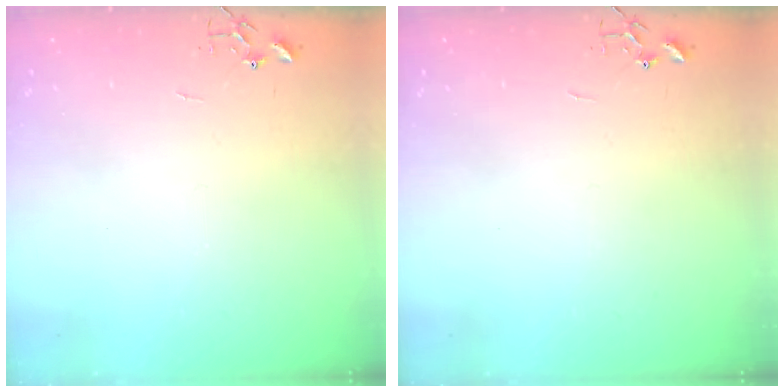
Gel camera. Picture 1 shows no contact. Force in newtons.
{"total": 0.0}